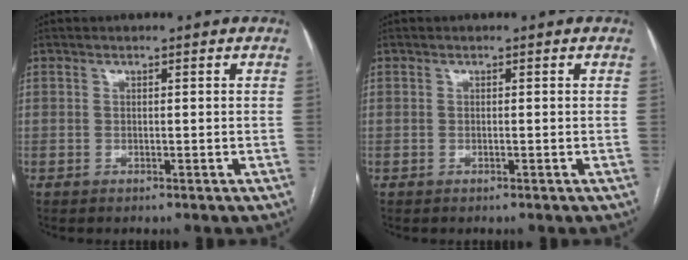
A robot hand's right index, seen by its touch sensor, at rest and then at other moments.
{"total": 0.0}